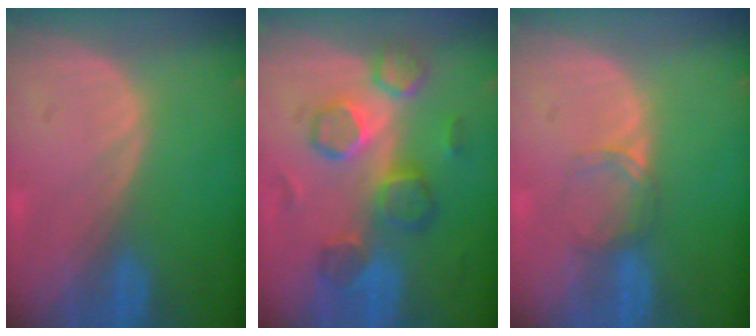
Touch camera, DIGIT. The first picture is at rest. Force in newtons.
{"total": 8.7, "press": 8.5, "slide": 2.1}
{"total": 2.2, "press": 2.2, "slide": 0.2}